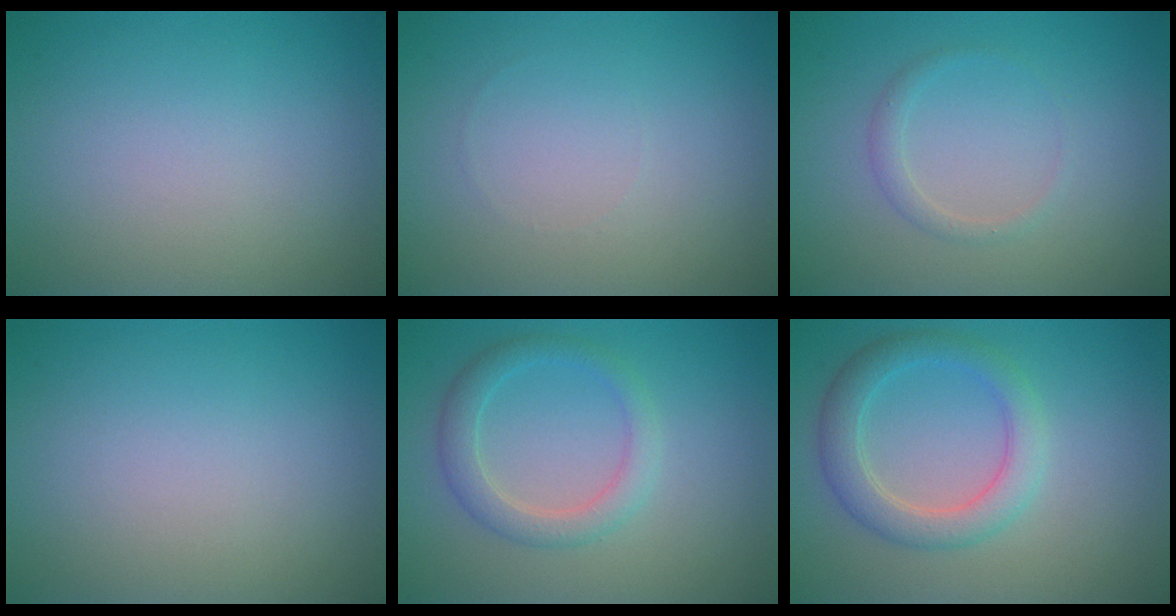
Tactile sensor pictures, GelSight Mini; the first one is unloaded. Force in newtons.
{"total": 0.0}
{"total": 1.2, "press": 1.2, "slide": 0.0}
{"total": 0.0}
{"total": 2.8, "press": 2.8, "slide": 0.1}
{"total": 3.6, "press": 3.6, "slide": 0.1}